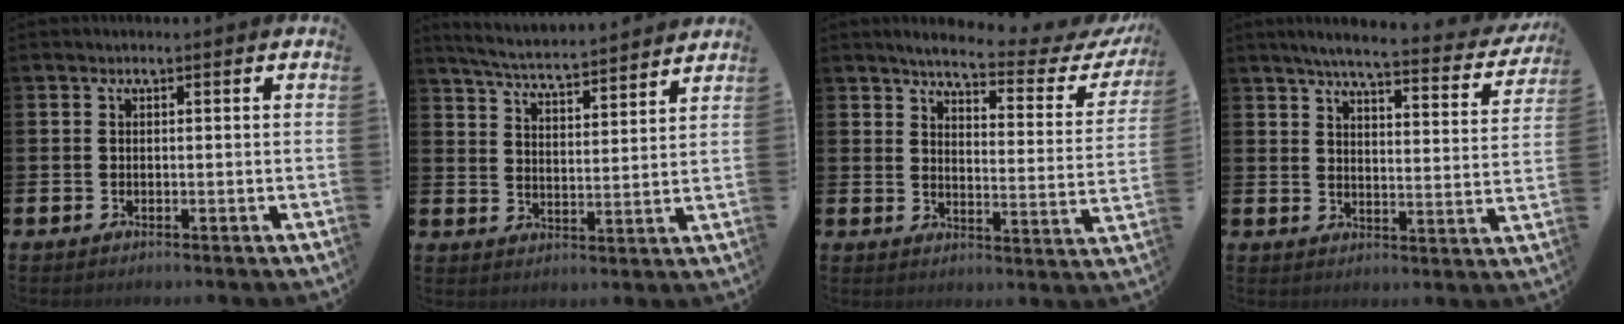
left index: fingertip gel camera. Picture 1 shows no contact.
{"total": 5.3, "force": [5.2, -0.2, 1.0], "torque": [-0.041, -0.043, 0.088]}
{"total": 4.1, "force": [3.5, 0.7, 2.1], "torque": [-0.045, -0.034, 0.045]}
{"total": 5.5, "force": [4.8, 0.4, 2.5], "torque": [-0.053, -0.039, 0.075]}